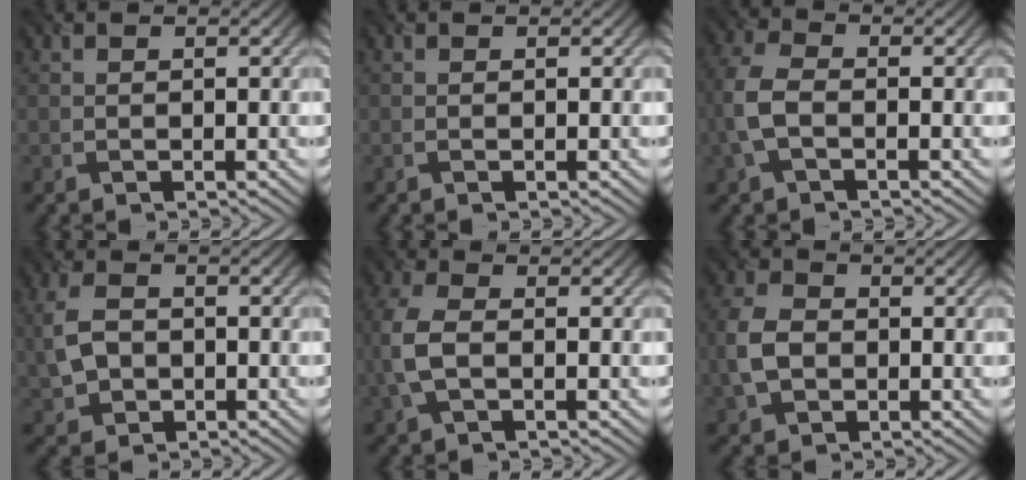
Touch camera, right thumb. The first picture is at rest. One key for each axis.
{"total": 0.0}
{"total": 5.7, "fx": -1.1, "fy": 3.5, "fz": 4.3, "tx": -0.126, "ty": 0.007, "tz": -0.030}
{"total": 5.0, "fx": -0.4, "fy": 3.7, "fz": 3.4, "tx": -0.093, "ty": 0.000, "tz": -0.010}
{"total": 5.5, "fx": -0.6, "fy": 3.2, "fz": 4.4, "tx": -0.130, "ty": 0.004, "tz": -0.017}
{"total": 5.8, "fx": -0.8, "fy": 4.3, "fz": 3.7, "tx": -0.107, "ty": 0.000, "tz": -0.023}